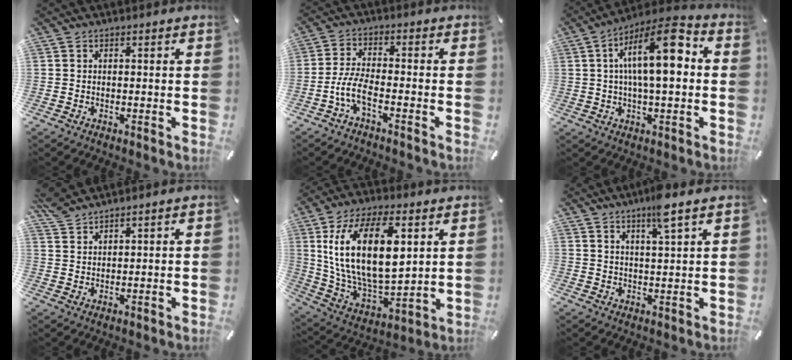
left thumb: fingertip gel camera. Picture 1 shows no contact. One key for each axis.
{"total": 6.8, "fx": -3.4, "fy": 2.1, "fz": 5.5, "tx": -0.123, "ty": -0.003, "tz": -0.066}
{"total": 15.3, "fx": 2.5, "fy": 5.5, "fz": 14.0, "tx": -0.233, "ty": -0.007, "tz": 0.036}
{"total": 4.5, "fx": 4.2, "fy": 0.7, "fz": 1.5, "tx": -0.040, "ty": -0.018, "tz": 0.082}
{"total": 22.1, "fx": 6.5, "fy": 11.6, "fz": 17.6, "tx": -0.341, "ty": -0.025, "tz": 0.106}
{"total": 6.4, "fx": 4.4, "fy": 0.3, "fz": 4.7, "tx": -0.078, "ty": -0.017, "tz": 0.069}